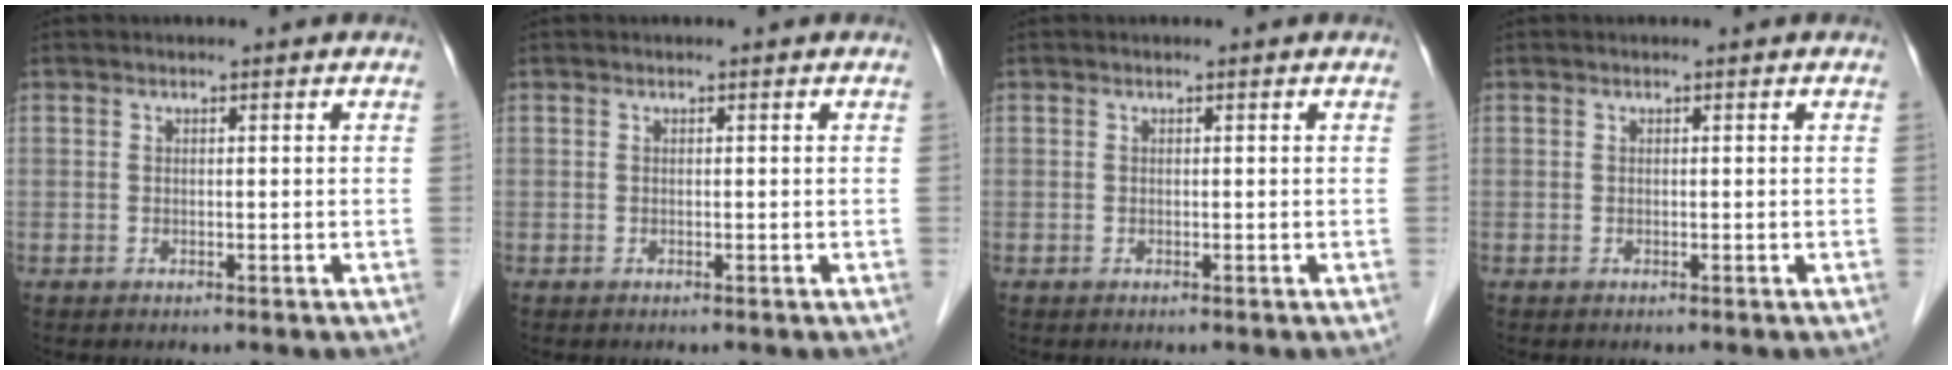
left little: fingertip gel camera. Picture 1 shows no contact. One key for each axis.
{"total": 0.0}
{"total": 0.0}
{"total": 0.0}